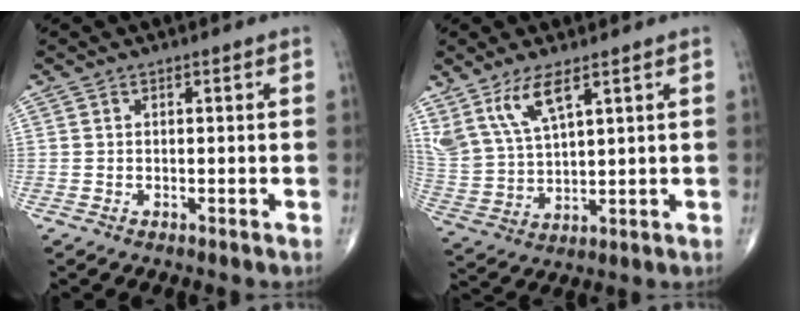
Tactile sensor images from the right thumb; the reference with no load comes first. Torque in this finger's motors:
{"motor_torque": [-0.15, 0.40, 0.93, 0.86, 0.05]}